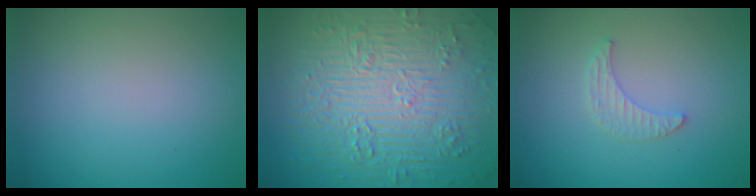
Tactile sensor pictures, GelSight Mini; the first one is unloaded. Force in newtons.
{"total": 11.7, "press": 7.7, "slide": 8.8}
{"total": 1.6, "press": 1.5, "slide": 0.4}